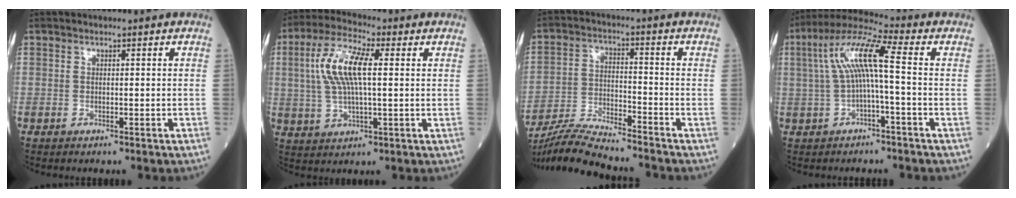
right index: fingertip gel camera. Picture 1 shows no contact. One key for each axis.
{"total": 10.0, "fx": 1.9, "fy": 2.6, "fz": 9.5, "tx": -0.204, "ty": 0.015, "tz": 0.037}
{"total": 12.9, "fx": -12.2, "fy": 0.1, "fz": 4.4, "tx": -0.077, "ty": -0.009, "tz": -0.215}
{"total": 9.2, "fx": 0.4, "fy": 0.6, "fz": 9.2, "tx": -0.178, "ty": 0.035, "tz": 0.005}